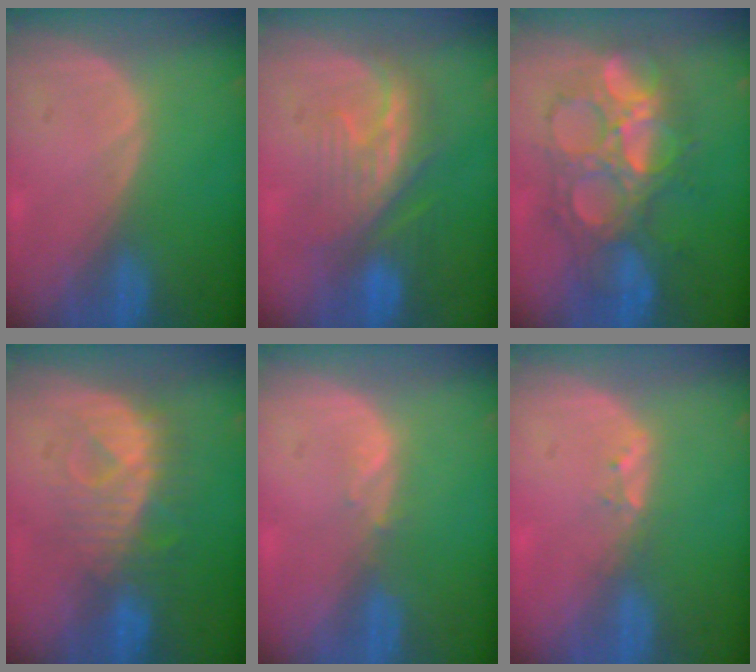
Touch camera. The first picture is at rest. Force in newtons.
{"total": 8.2, "press": 8.0, "slide": 2.0}
{"total": 10.3, "press": 10.2, "slide": 0.6}
{"total": 8.1, "press": 7.9, "slide": 2.0}
{"total": 1.1, "press": 1.0, "slide": 0.4}
{"total": 1.7, "press": 1.5, "slide": 0.9}